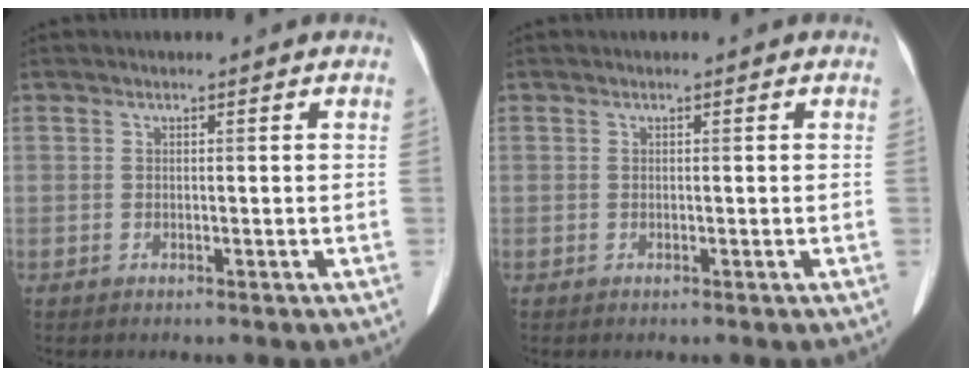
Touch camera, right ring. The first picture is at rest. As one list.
[{"total": 0.0}]